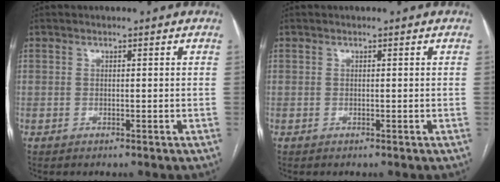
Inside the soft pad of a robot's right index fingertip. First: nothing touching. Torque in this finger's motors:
{"motor_torque": [0.00, 0.00, 0.00, 0.00]}